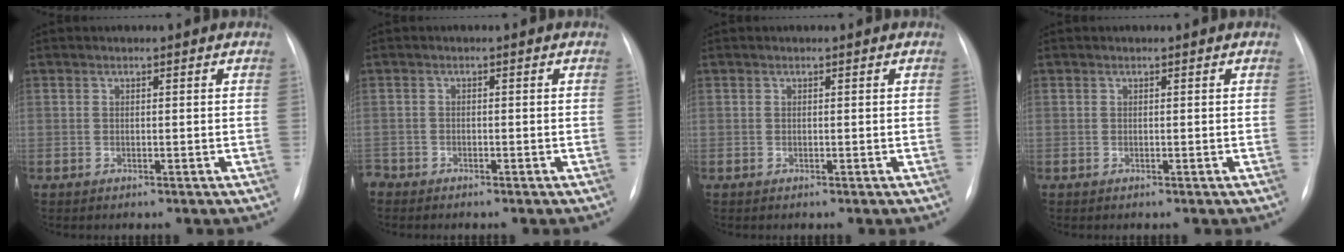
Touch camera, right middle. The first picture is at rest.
{"total": 1.7, "force": [-1.5, 0.8, 0.0], "torque": [-0.001, 0.000, -0.026]}
{"total": 0.0}
{"total": 0.0}